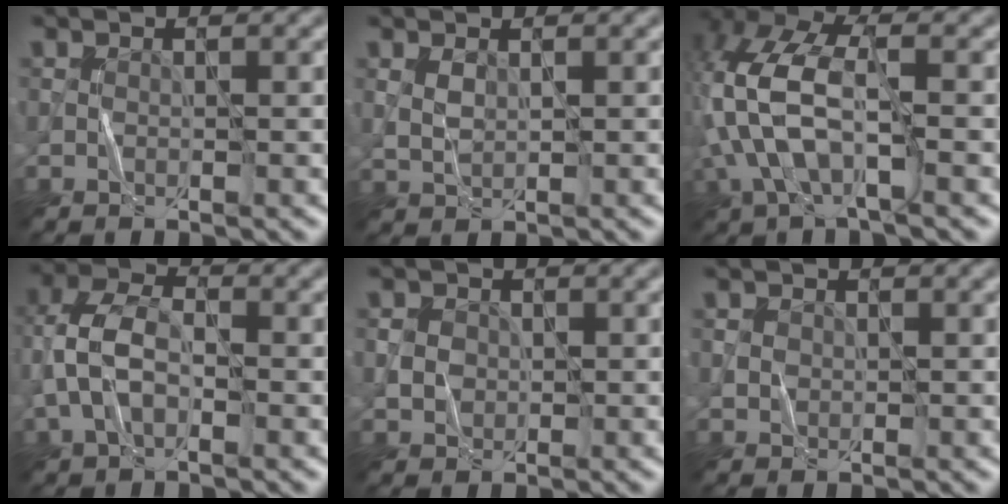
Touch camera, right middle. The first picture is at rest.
{"total": 1.3, "force": [0.6, 0.7, 1.0], "torque": [-0.027, -0.003, 0.017]}
{"total": 8.8, "force": [-1.7, 4.2, 7.6], "torque": [-0.182, 0.013, -0.046]}
{"total": 5.0, "force": [-1.0, 3.0, 3.9], "torque": [-0.092, 0.011, -0.031]}
{"total": 2.2, "force": [0.2, 2.0, 1.0], "torque": [-0.018, 0.001, 0.008]}
{"total": 1.2, "force": [0.1, 1.1, 0.5], "torque": [-0.008, 0.001, -0.001]}